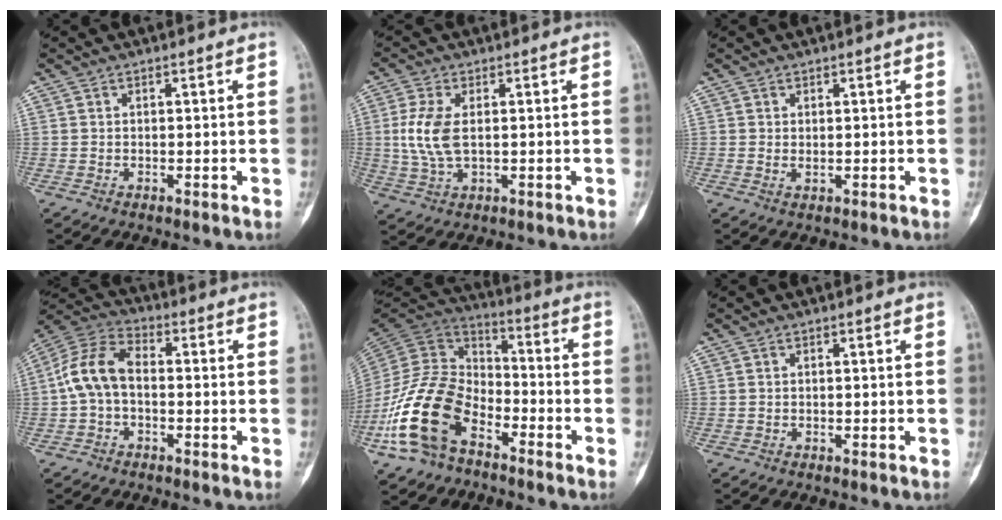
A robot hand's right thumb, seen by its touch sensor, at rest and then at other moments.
{"total": 7.5, "force": [0.6, 3.9, 6.4], "torque": [-0.155, -0.002, 0.014]}
{"total": 0.9, "force": [0.1, 0.5, 0.7], "torque": [-0.013, -0.001, 0.005]}
{"total": 9.6, "force": [-0.8, 5.9, 7.5], "torque": [-0.152, 0.031, -0.029]}
{"total": 18.8, "force": [-9.0, 11.4, 11.9], "torque": [-0.227, 0.063, -0.181]}
{"total": 0.0}